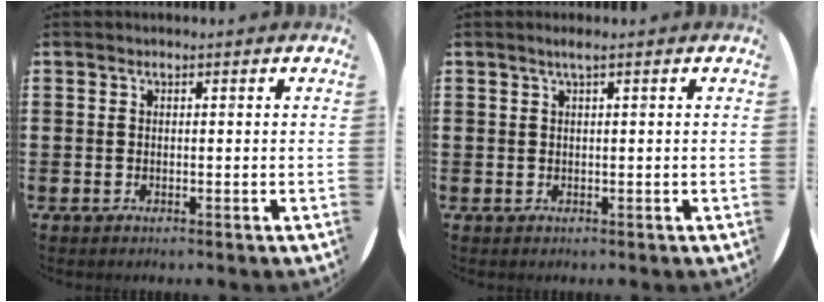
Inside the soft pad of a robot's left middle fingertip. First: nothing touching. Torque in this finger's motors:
{"motor_torque": [0.40, -0.30, 0.01, 0.04]}